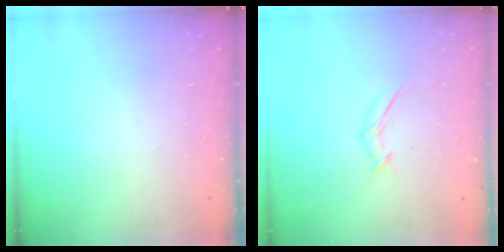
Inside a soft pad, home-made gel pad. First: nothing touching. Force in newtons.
{"total": 5.6, "press": 5.6, "slide": 0.2}